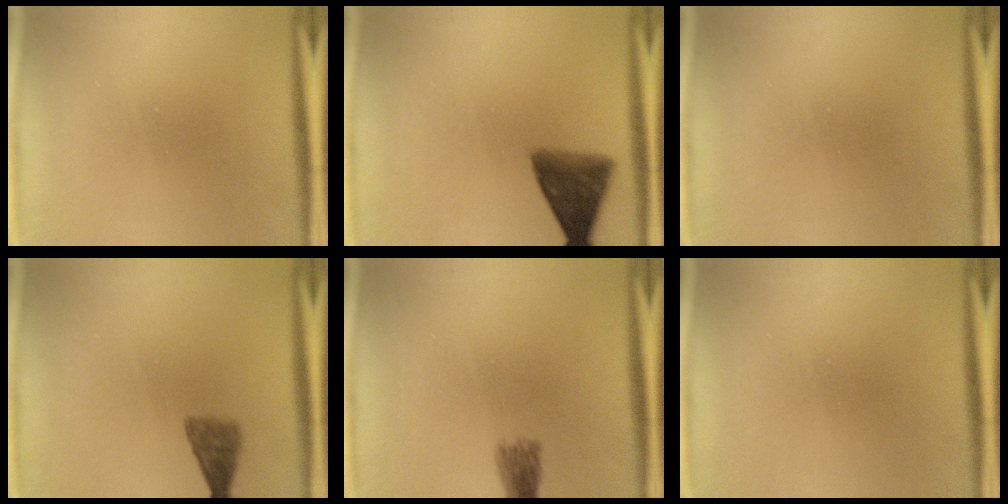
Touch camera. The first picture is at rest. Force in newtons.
{"total": 7.0}
{"total": 0.0}
{"total": 3.3}
{"total": 2.0}
{"total": 0.0}